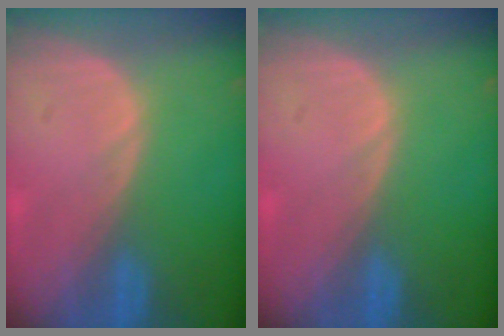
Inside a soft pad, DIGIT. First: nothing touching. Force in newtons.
{"total": 0.0}